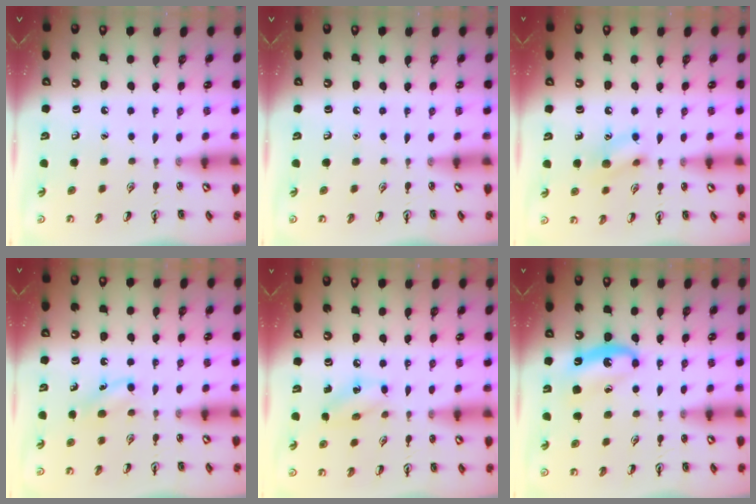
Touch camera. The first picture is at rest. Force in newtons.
{"total": 0.0}
{"total": 9.5, "press": 9.4, "slide": 0.8}
{"total": 4.1, "press": 3.9, "slide": 1.3}
{"total": 5.3, "press": 5.1, "slide": 1.3}
{"total": 7.7, "press": 7.5, "slide": 1.9}